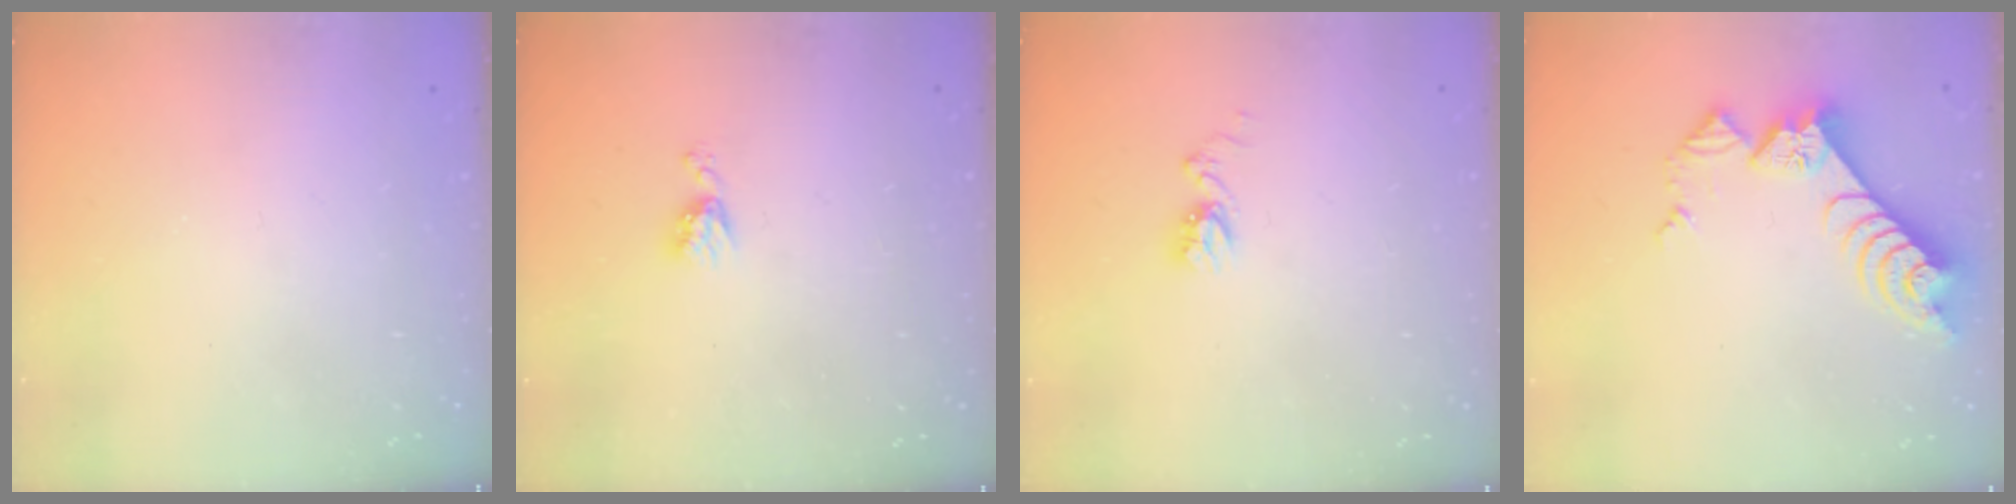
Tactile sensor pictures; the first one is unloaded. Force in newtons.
{"total": 4.9, "press": 4.9, "slide": 0.6}
{"total": 7.1, "press": 7.1, "slide": 0.8}
{"total": 9.9, "press": 9.8, "slide": 1.2}